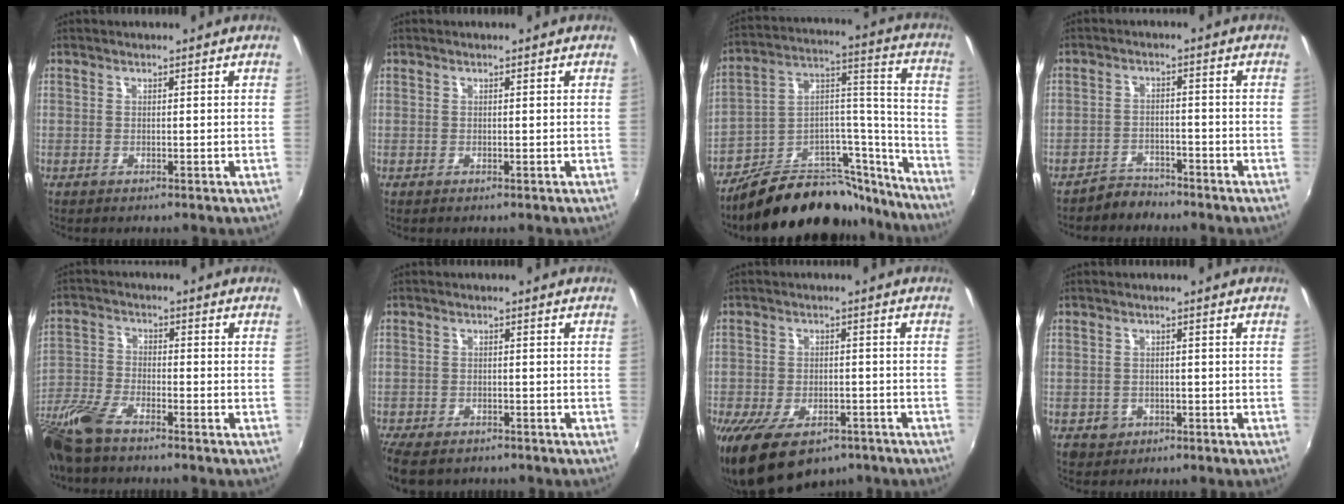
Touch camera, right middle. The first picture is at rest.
{"total": 0.0}
{"total": 24.7, "force": [-19.8, 10.2, 10.5], "torque": [-0.134, 0.077, -0.286]}
{"total": 3.8, "force": [-3.5, 1.4, 0.0], "torque": [-0.012, 0.010, -0.059]}
{"total": 11.7, "force": [-9.0, 3.3, 6.7], "torque": [-0.164, -0.021, -0.187]}
{"total": 8.3, "force": [-6.5, 3.4, 3.9], "torque": [-0.102, -0.032, -0.111]}
{"total": 14.8, "force": [-9.2, 7.8, 8.6], "torque": [-0.181, -0.031, -0.141]}
{"total": 2.9, "force": [-1.2, 2.5, 0.7], "torque": [-0.021, -0.001, -0.016]}